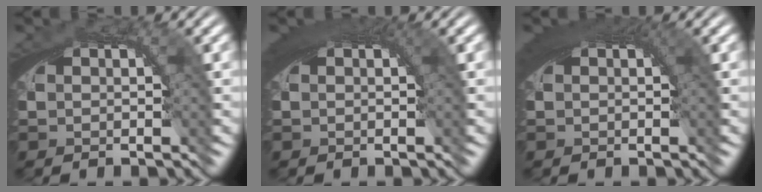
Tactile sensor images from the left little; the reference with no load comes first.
{"total": 2.9, "force": [0.7, 1.6, 2.3], "torque": [-0.038, -0.006, 0.012]}
{"total": 3.4, "force": [0.9, 1.7, 2.8], "torque": [-0.043, -0.005, 0.016]}